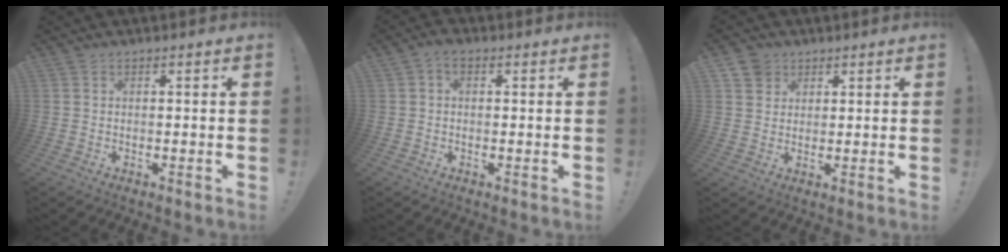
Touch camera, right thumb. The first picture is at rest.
{"total": 2.5, "force": [0.3, 1.6, 1.9], "torque": [-0.027, 0.001, 0.004]}
{"total": 4.8, "force": [2.9, 3.8, 0.5], "torque": [-0.005, -0.014, 0.055]}